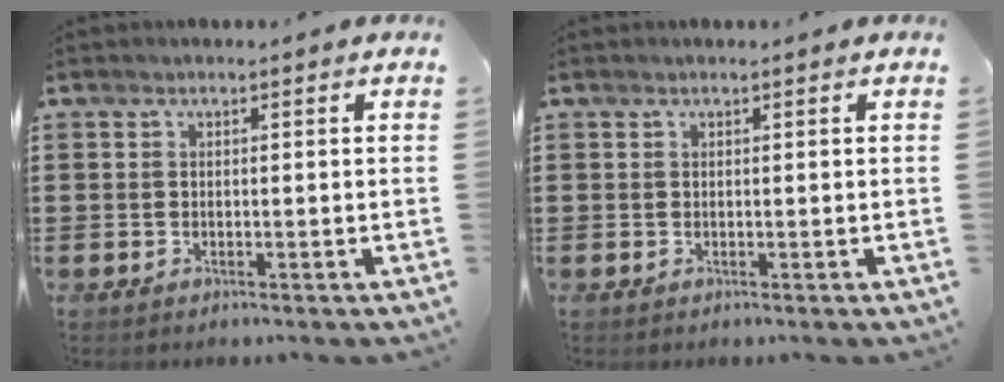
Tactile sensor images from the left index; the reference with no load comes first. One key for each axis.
{"total": 0.0}